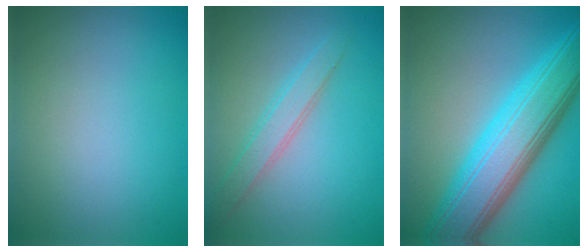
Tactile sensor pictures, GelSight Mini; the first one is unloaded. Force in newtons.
{"total": 2.6, "press": 2.6, "slide": 0.1}
{"total": 10.1, "press": 10.1, "slide": 0.2}